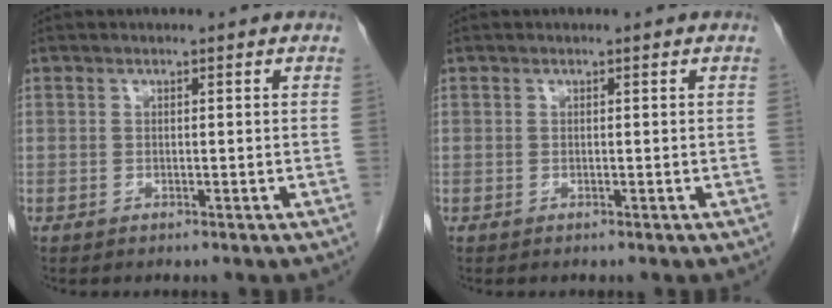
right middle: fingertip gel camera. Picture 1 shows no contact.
{"total": 0.0}